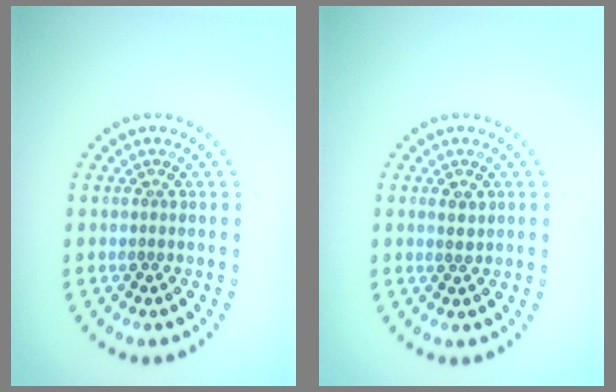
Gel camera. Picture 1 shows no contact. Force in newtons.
{"total": 1.0, "press": 1.0, "slide": 0.4}